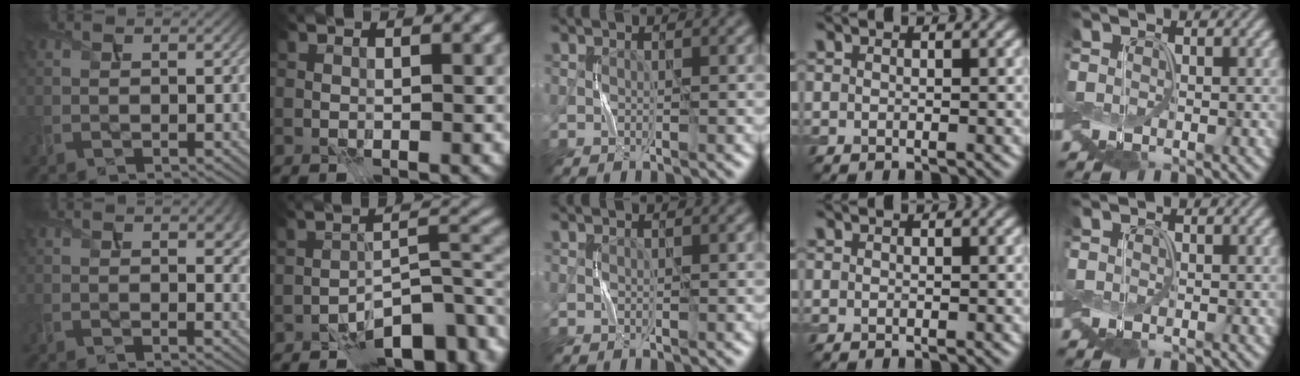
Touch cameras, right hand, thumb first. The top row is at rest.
{"thumb": {"total": 4.6, "force": [1.3, 2.0, 4.0], "torque": [-0.061, -0.002, 0.023]}, "index": {"total": 7.3, "force": [-4.8, 2.7, 4.8], "torque": [-0.054, 0.008, -0.083]}}